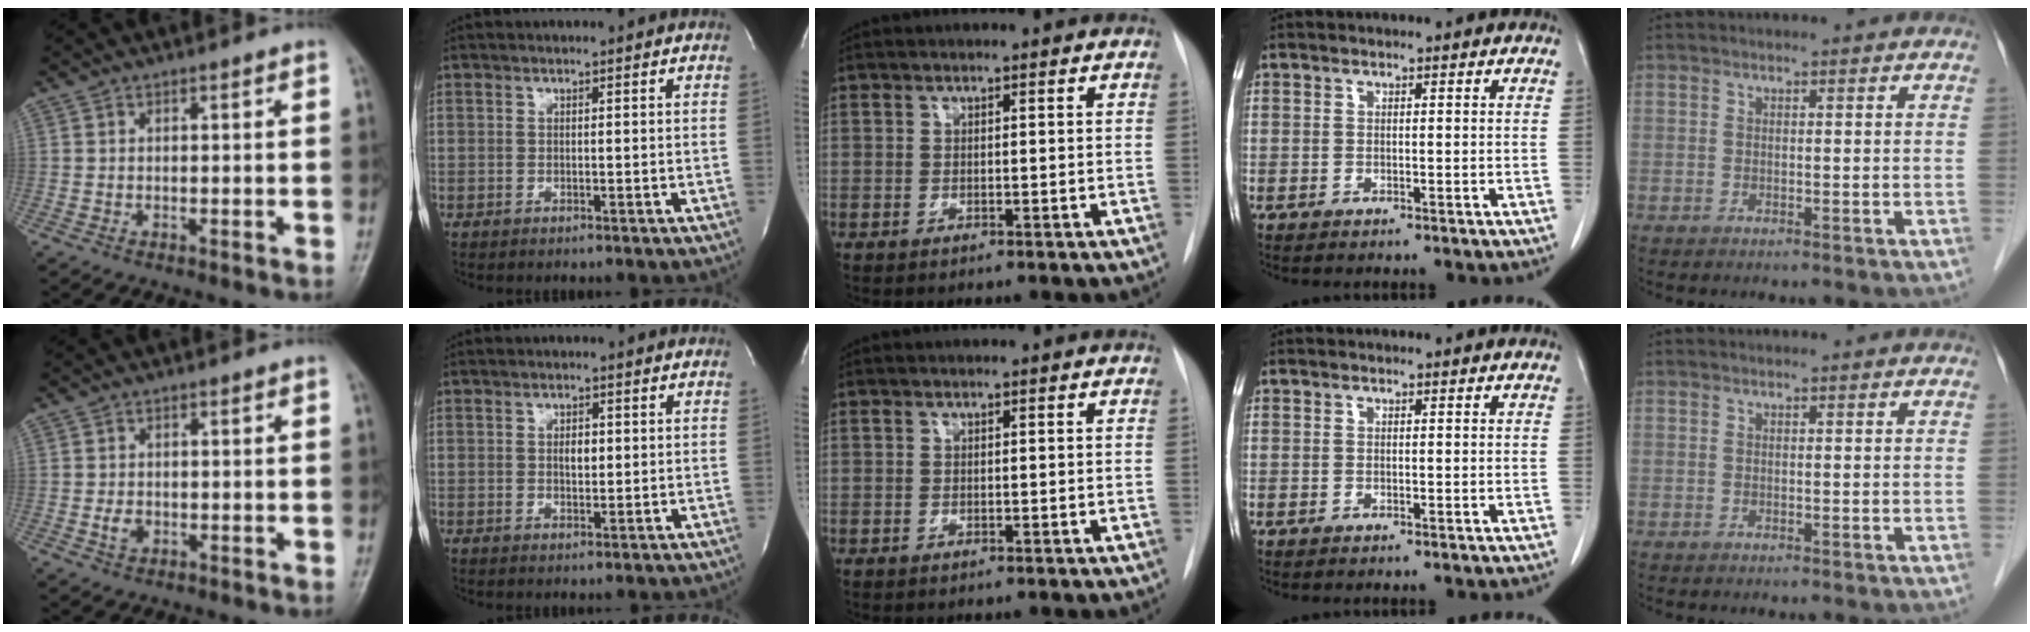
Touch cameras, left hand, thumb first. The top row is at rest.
{"thumb": {"total": 2.4, "force": [-0.6, 1.8, 1.5], "torque": [-0.021, 0.002, -0.010]}, "index": {"total": 1.6, "force": [0.0, 0.9, 1.3], "torque": [-0.021, -0.003, -0.002]}}